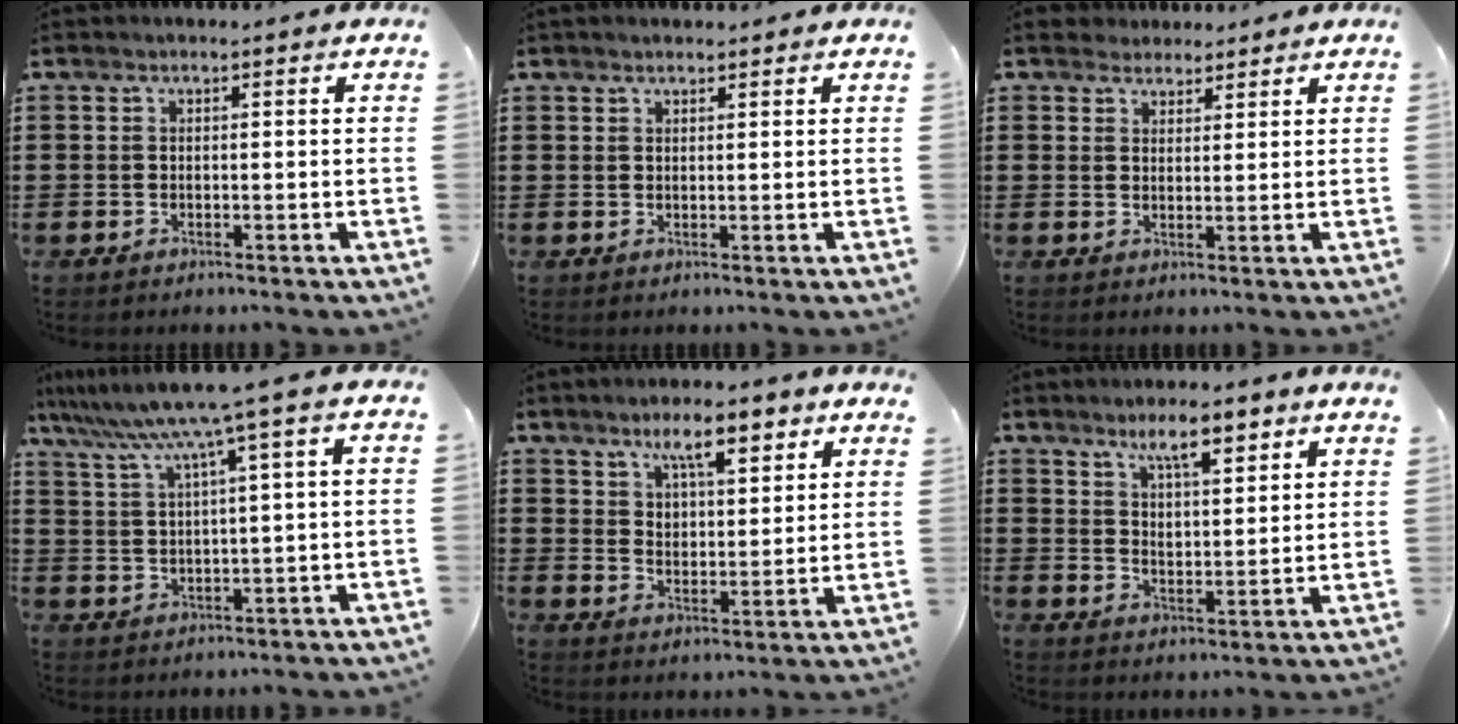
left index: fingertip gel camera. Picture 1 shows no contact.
{"total": 1.1, "force": [1.0, 0.2, 0.2], "torque": [-0.005, 0.001, 0.020]}
{"total": 3.1, "force": [2.6, 1.6, 0.0], "torque": [-0.009, 0.007, 0.051]}
{"total": 7.5, "force": [4.9, -0.6, 5.6], "torque": [-0.135, -0.032, 0.076]}
{"total": 7.8, "force": [6.3, 2.3, 4.1], "torque": [-0.072, -0.020, 0.108]}
{"total": 6.8, "force": [5.6, 1.4, 3.5], "torque": [-0.067, -0.017, 0.097]}